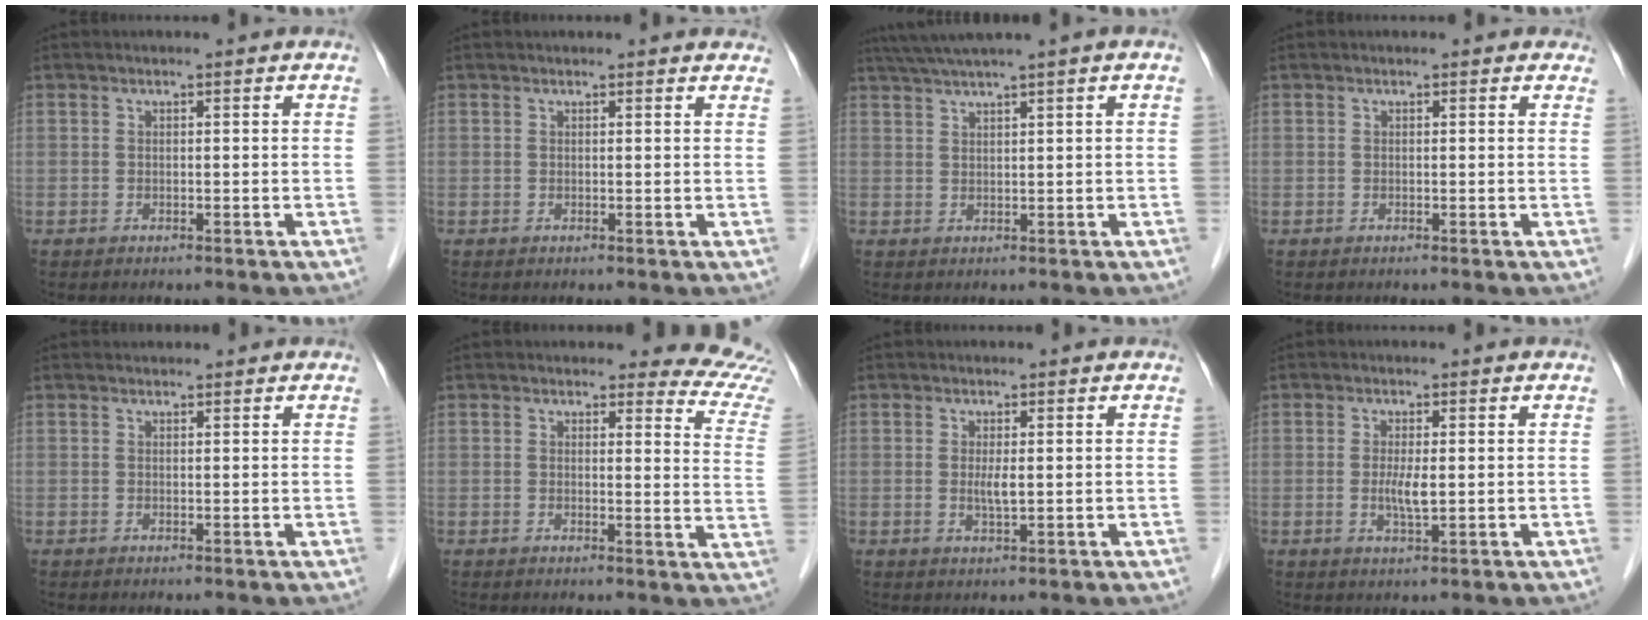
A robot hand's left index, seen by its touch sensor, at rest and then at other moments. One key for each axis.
{"total": 4.5, "fx": 4.2, "fy": 1.1, "fz": 1.2, "tx": -0.008, "ty": 0.015, "tz": 0.035}
{"total": 5.1, "fx": 3.8, "fy": -1.2, "fz": 3.2, "tx": -0.061, "ty": 0.024, "tz": 0.072}
{"total": 1.1, "fx": 1.0, "fy": 0.5, "fz": 0.3, "tx": -0.002, "ty": -0.001, "tz": -0.001}
{"total": 1.7, "fx": 1.7, "fy": 0.4, "fz": 0.2, "tx": -0.008, "ty": 0.022, "tz": 0.026}
{"total": 9.1, "fx": 9.0, "fy": 0.7, "fz": 0.5, "tx": 0.021, "ty": -0.086, "tz": 0.060}
{"total": 1.8, "fx": 0.2, "fy": 0.2, "fz": 1.8, "tx": -0.039, "ty": -0.004, "tz": 0.005}
{"total": 2.8, "fx": 0.0, "fy": 0.4, "fz": 2.8, "tx": -0.059, "ty": -0.005, "tz": 0.002}